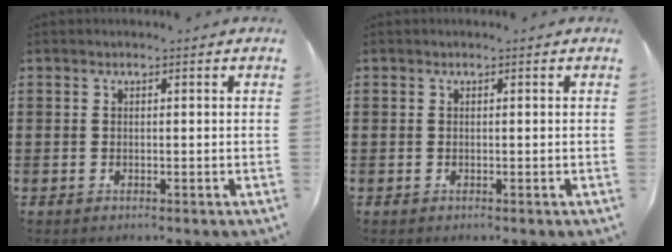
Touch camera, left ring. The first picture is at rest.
{"total": 0.0}